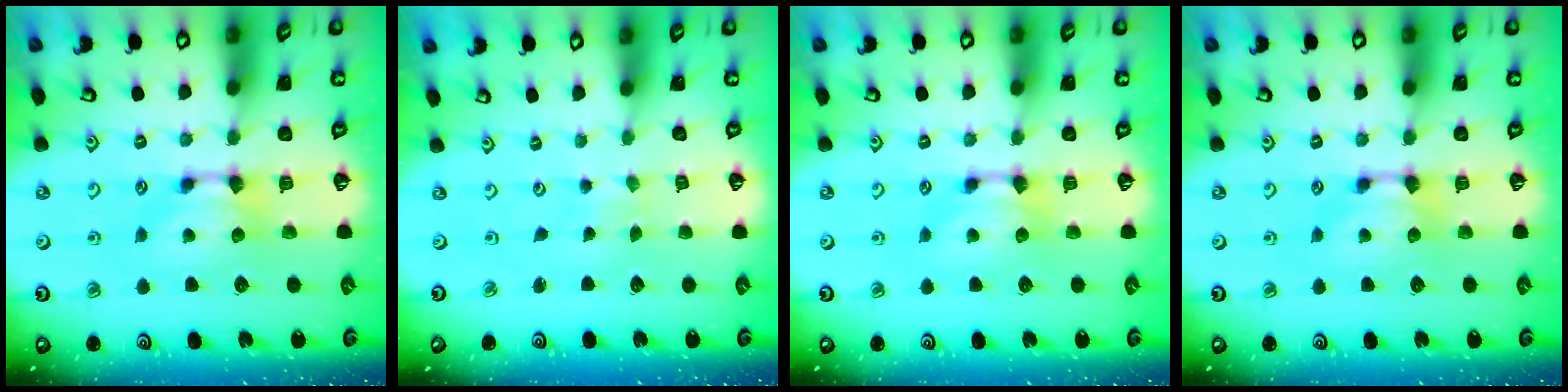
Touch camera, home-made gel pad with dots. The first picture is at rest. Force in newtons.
{"total": 5.2, "press": 5.1, "slide": 0.2}
{"total": 0.0}
{"total": 0.0}